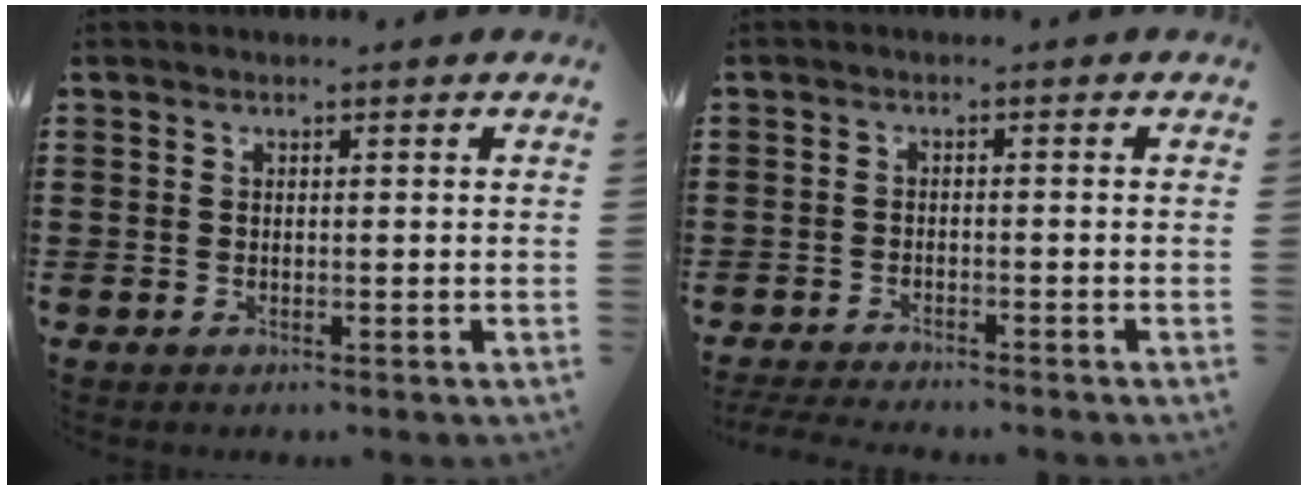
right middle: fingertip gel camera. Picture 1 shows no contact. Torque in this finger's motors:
{"motor_torque": [0.34, -0.11, 0.03, 0.05]}